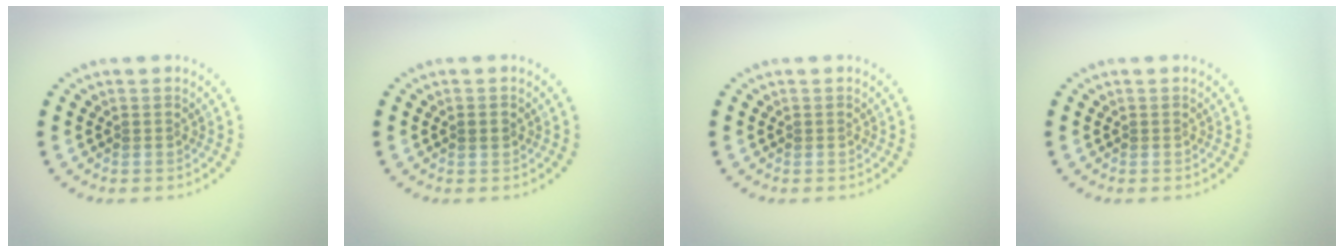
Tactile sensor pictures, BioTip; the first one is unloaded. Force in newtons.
{"total": 0.8, "press": 0.8, "slide": 0.2}
{"total": 0.0}
{"total": 0.0}